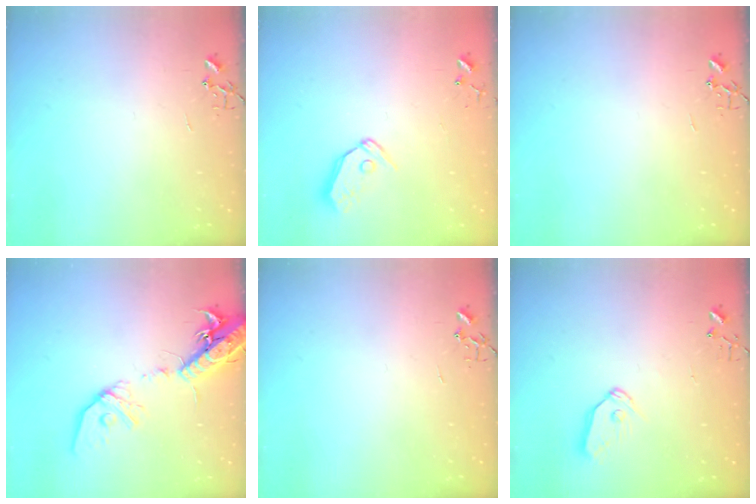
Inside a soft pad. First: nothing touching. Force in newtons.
{"total": 8.3, "press": 8.2, "slide": 0.7}
{"total": 0.0}
{"total": 18.3, "press": 17.9, "slide": 3.7}
{"total": 0.0}
{"total": 8.4, "press": 8.4, "slide": 0.5}